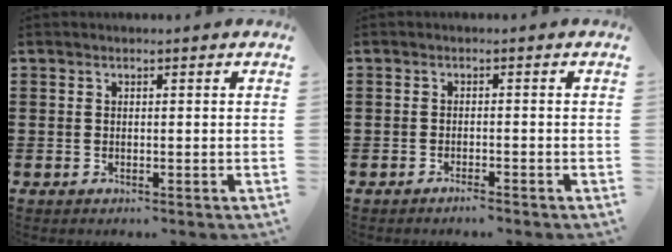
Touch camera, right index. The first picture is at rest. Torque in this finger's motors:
{"motor_torque": [1.21, 0.93, 0.02, -0.01]}